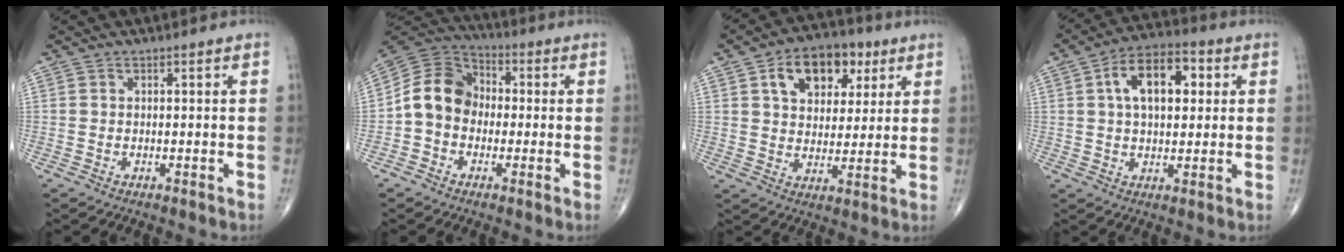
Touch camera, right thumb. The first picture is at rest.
{"total": 10.5, "force": [-1.2, 8.7, 5.9], "torque": [-0.095, 0.038, -0.039]}
{"total": 13.4, "force": [5.6, 8.8, 8.3], "torque": [-0.093, -0.004, 0.088]}
{"total": 12.5, "force": [3.1, 7.0, 9.9], "torque": [-0.144, 0.016, 0.044]}